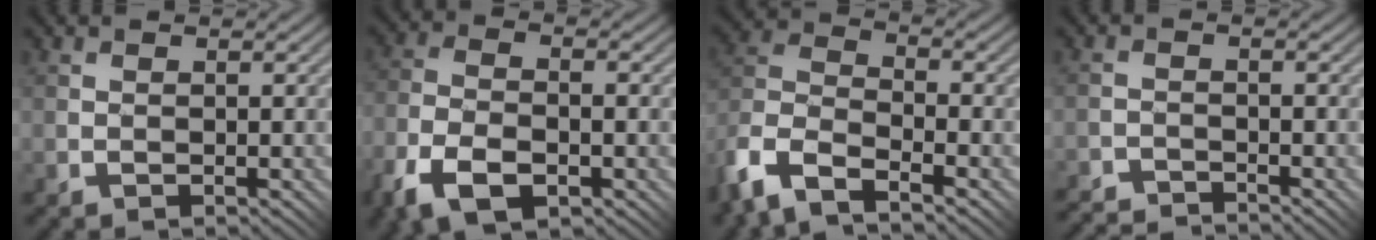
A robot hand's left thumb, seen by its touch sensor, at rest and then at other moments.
{"total": 9.3, "force": [-5.0, 4.8, 6.2], "torque": [-0.148, -0.021, -0.092]}
{"total": 10.3, "force": [-7.4, 4.2, 5.9], "torque": [-0.136, -0.013, -0.152]}
{"total": 4.0, "force": [-4.0, 0.2, 0.1], "torque": [-0.001, 0.002, -0.076]}